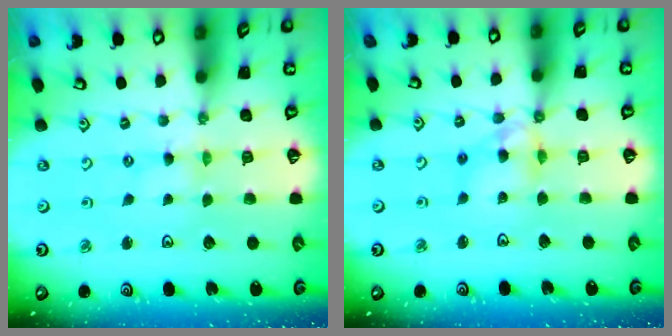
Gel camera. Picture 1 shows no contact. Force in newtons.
{"total": 10.2, "press": 10.2, "slide": 1.2}